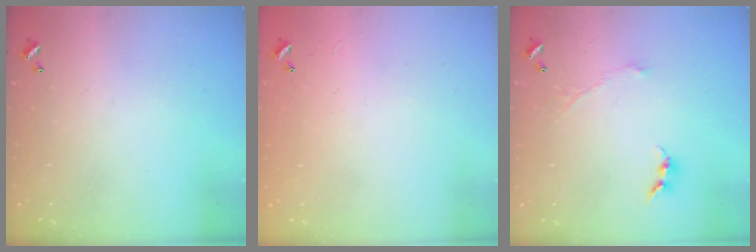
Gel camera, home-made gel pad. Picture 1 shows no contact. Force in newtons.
{"total": 7.2, "press": 7.2, "slide": 0.5}
{"total": 1.0, "press": 0.9, "slide": 0.4}